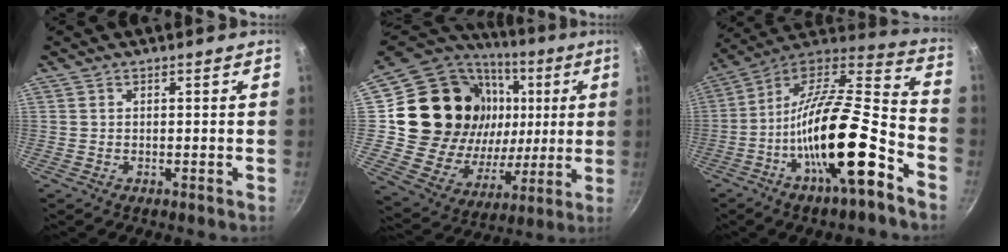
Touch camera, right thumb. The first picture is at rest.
{"total": 28.1, "force": [5.5, 22.4, 16.0], "torque": [-0.254, 0.003, 0.107]}
{"total": 24.6, "force": [-10.3, 7.6, 21.0], "torque": [-0.328, 0.053, -0.191]}